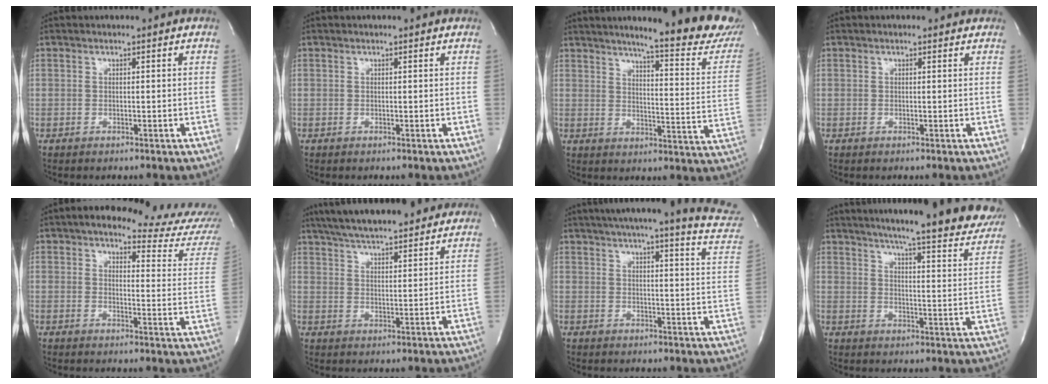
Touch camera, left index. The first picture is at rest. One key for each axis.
{"total": 0.0}
{"total": 20.8, "fx": 17.8, "fy": 1.2, "fz": 10.8, "tx": -0.142, "ty": -0.077, "tz": 0.206}
{"total": 1.1, "fx": 0.8, "fy": 0.6, "fz": 0.4, "tx": -0.010, "ty": 0.003, "tz": 0.002}
{"total": 16.0, "fx": 14.7, "fy": 1.5, "fz": 6.2, "tx": -0.067, "ty": -0.060, "tz": 0.158}
{"total": 20.3, "fx": 17.5, "fy": 3.6, "fz": 9.5, "tx": -0.159, "ty": 0.033, "tz": 0.245}
{"total": 18.9, "fx": 16.3, "fy": 0.6, "fz": 9.5, "tx": -0.123, "ty": -0.041, "tz": 0.182}
{"total": 28.1, "fx": 23.5, "fy": 3.3, "fz": 15.1, "tx": -0.200, "ty": -0.057, "tz": 0.278}